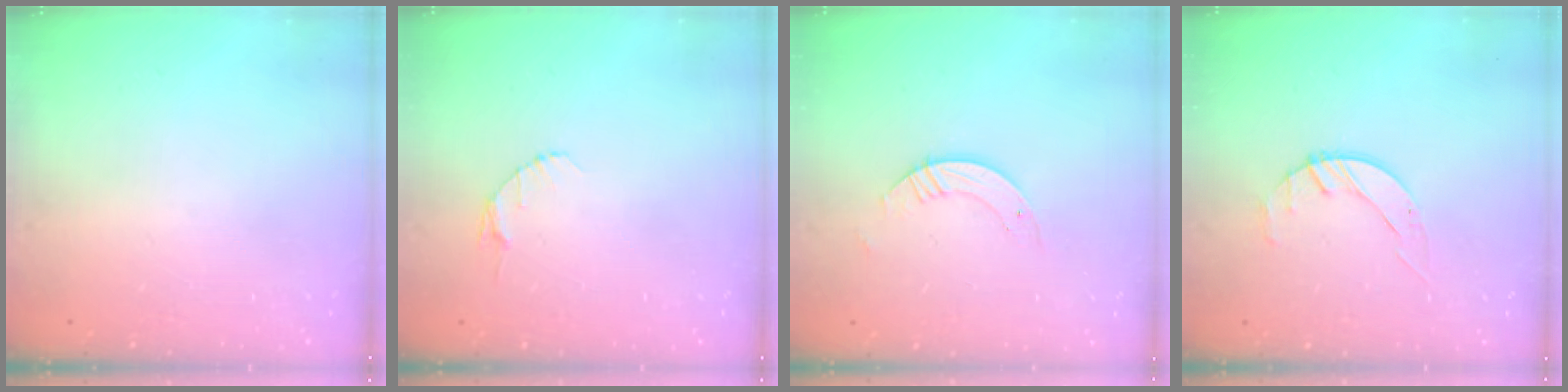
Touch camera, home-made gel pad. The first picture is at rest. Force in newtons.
{"total": 4.0, "press": 4.0, "slide": 0.6}
{"total": 3.8, "press": 3.8, "slide": 0.1}
{"total": 2.1, "press": 2.0, "slide": 0.3}